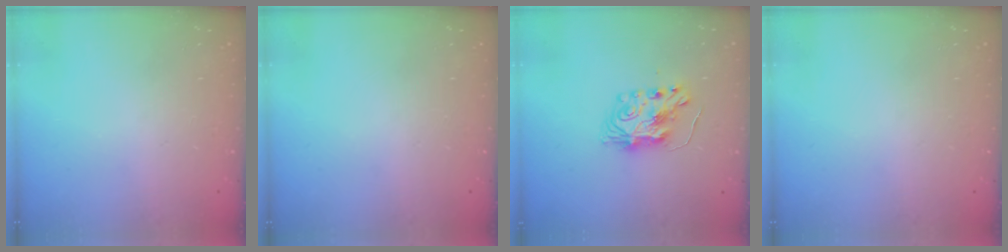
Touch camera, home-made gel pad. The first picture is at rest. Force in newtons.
{"total": 0.0}
{"total": 8.1, "press": 8.1, "slide": 0.5}
{"total": 0.0}